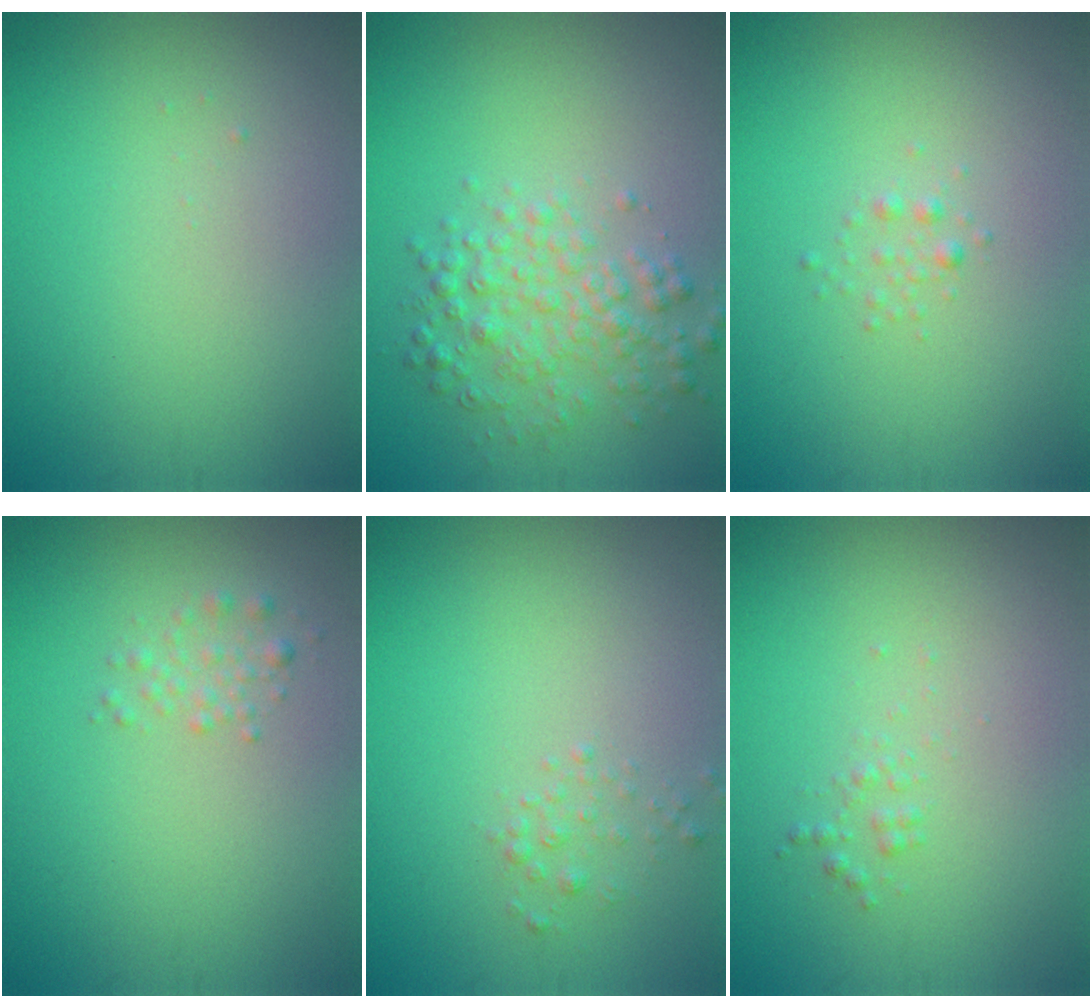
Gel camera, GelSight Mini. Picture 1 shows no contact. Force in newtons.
{"total": 3.5, "press": 3.5, "slide": 0.0}
{"total": 0.8, "press": 0.8, "slide": 0.0}
{"total": 1.2, "press": 1.1, "slide": 0.1}
{"total": 0.9, "press": 0.9, "slide": 0.0}
{"total": 0.7, "press": 0.7, "slide": 0.0}